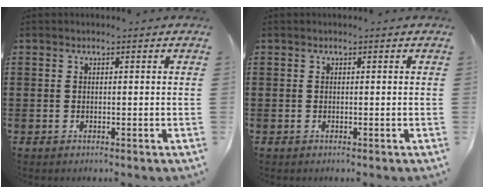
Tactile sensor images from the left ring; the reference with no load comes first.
{"total": 0.0}